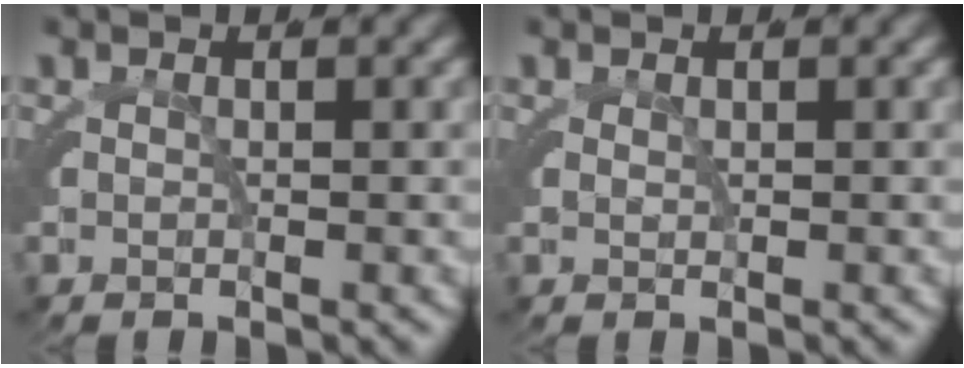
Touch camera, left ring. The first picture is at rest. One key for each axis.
{"total": 0.6, "fx": 0.2, "fy": 0.3, "fz": 0.4, "tx": -0.015, "ty": -0.011, "tz": 0.013}